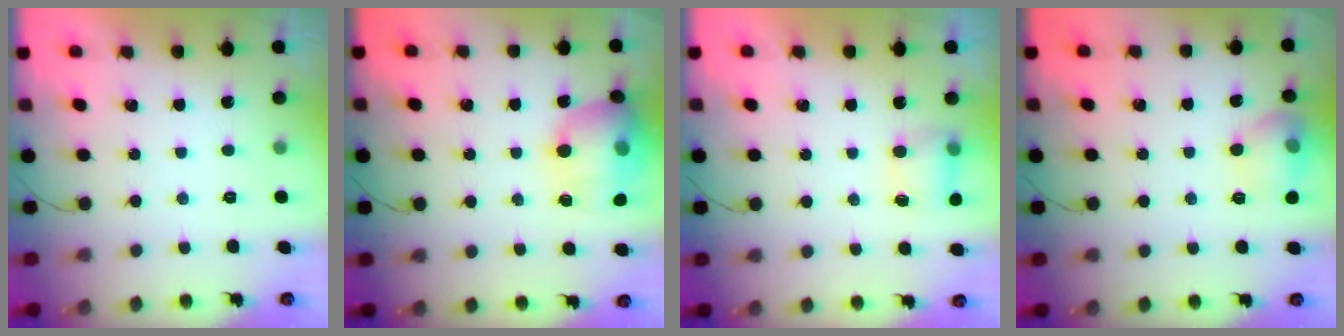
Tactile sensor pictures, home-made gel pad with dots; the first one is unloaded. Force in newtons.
{"total": 17.6, "press": 17.4, "slide": 2.6}
{"total": 5.1, "press": 5.0, "slide": 0.8}
{"total": 10.6, "press": 10.6, "slide": 0.5}